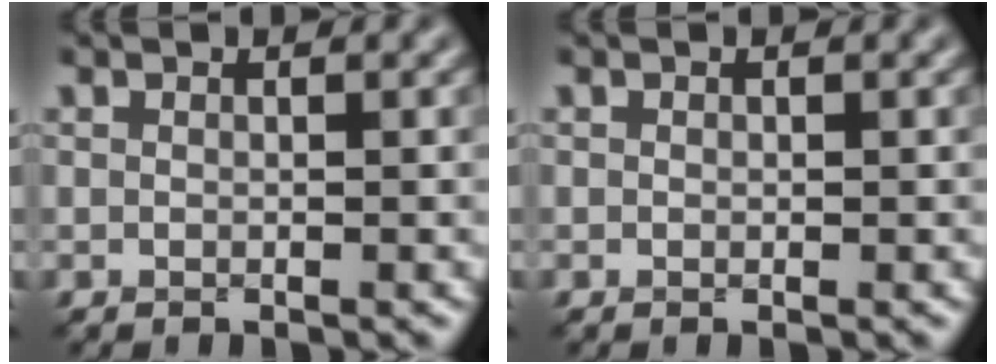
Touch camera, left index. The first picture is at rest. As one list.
[{"total": 0.0}]